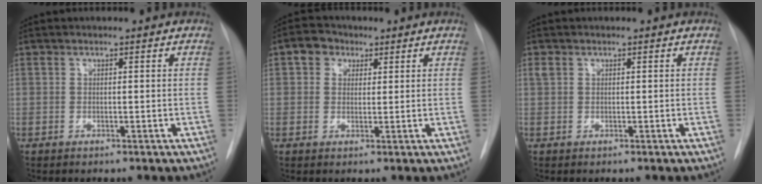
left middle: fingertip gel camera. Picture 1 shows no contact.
{"total": 3.6, "force": [1.6, 2.9, 1.4], "torque": [-0.022, 0.013, 0.025]}
{"total": 0.8, "force": [0.4, 0.5, 0.3], "torque": [-0.011, 0.012, 0.010]}